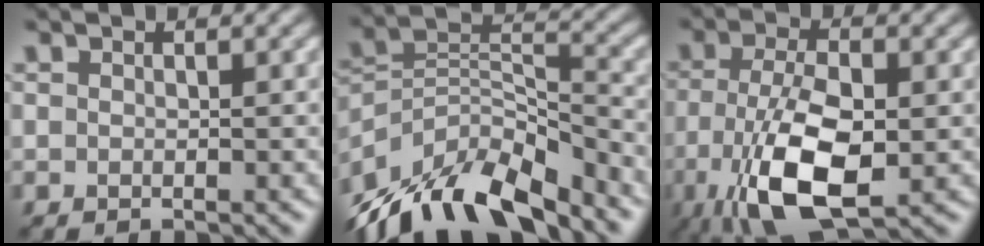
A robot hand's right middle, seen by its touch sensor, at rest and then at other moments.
{"total": 11.6, "force": [-9.4, 4.3, 5.3], "torque": [-0.095, 0.009, -0.180]}
{"total": 9.0, "force": [-3.2, 3.8, 7.5], "torque": [-0.163, -0.013, -0.057]}